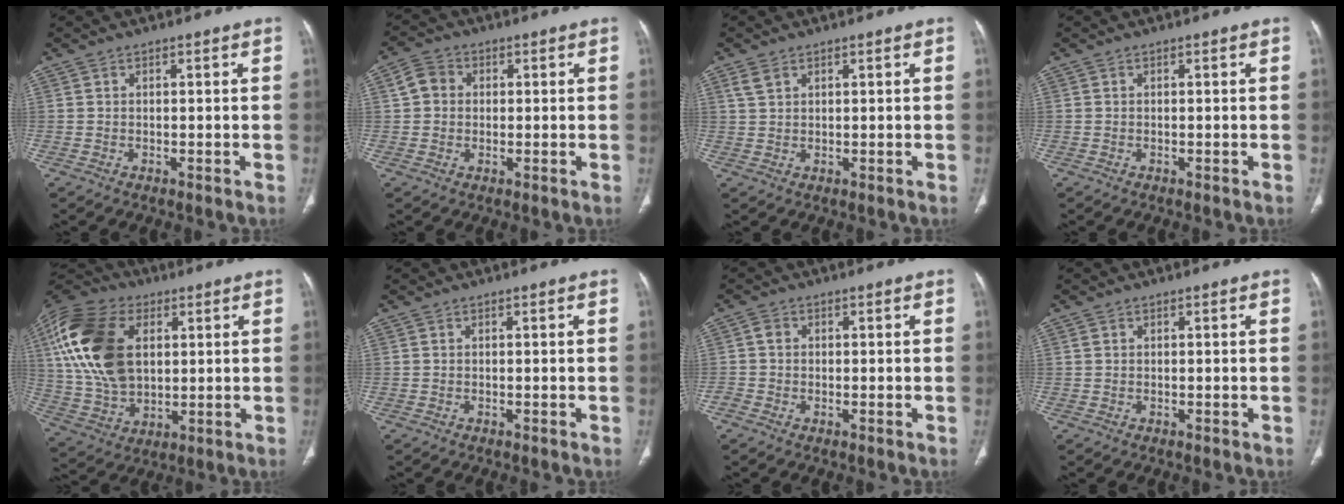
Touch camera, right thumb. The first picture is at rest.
{"total": 4.4, "force": [0.7, 3.8, 1.9], "torque": [-0.022, 0.008, 0.008]}
{"total": 2.4, "force": [1.5, 1.4, 1.2], "torque": [-0.027, 0.002, 0.037]}
{"total": 0.0}
{"total": 22.7, "force": [5.4, 14.6, 16.5], "torque": [-0.334, -0.004, 0.100]}
{"total": 0.0}
{"total": 1.7, "force": [-0.1, 1.5, 0.7], "torque": [-0.005, 0.005, -0.008]}
{"total": 0.5, "force": [0.3, 0.4, 0.2], "torque": [-0.002, 0.003, 0.006]}